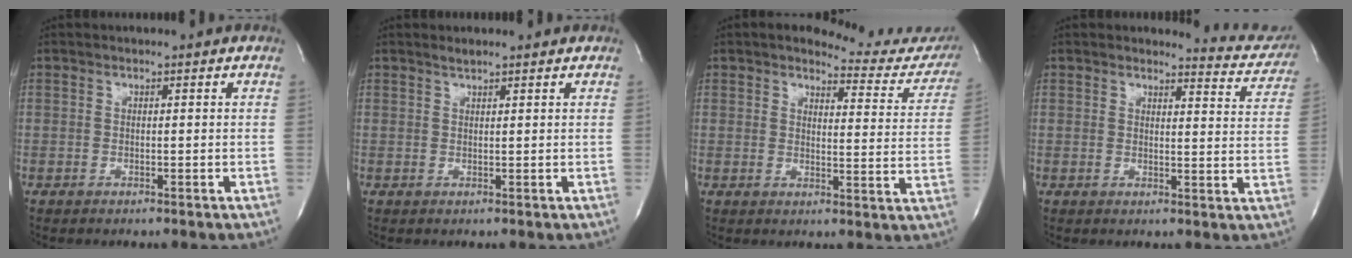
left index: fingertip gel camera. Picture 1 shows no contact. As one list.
[{"total": 1.3, "force": [1.2, 0.1, 0.5], "torque": [-0.012, 0.007, 0.022]}, {"total": 13.2, "force": [12.5, 3.2, 2.6], "torque": [-0.004, -0.058, 0.119]}, {"total": 7.1, "force": [7.0, 0.9, -0.3], "torque": [0.015, -0.053, 0.059]}]